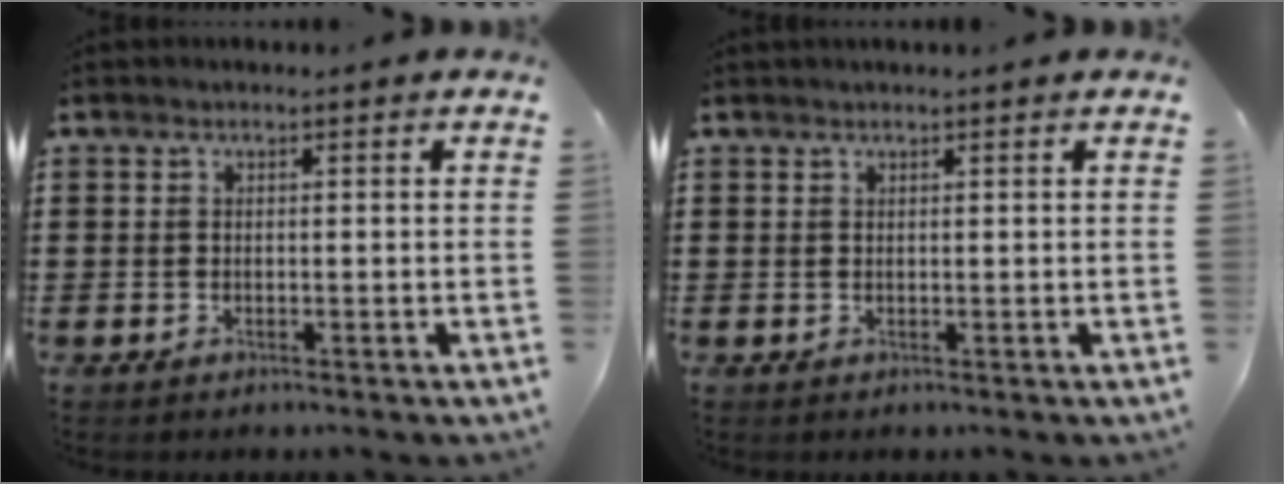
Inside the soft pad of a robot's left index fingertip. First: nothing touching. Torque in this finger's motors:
{"motor_torque": [0.77, 0.81, 0.02, 0.03]}